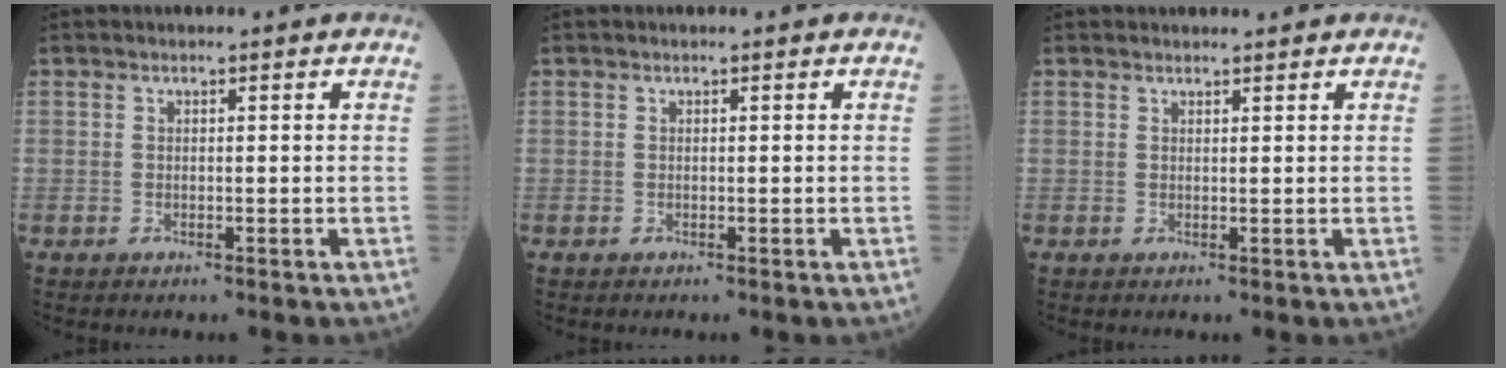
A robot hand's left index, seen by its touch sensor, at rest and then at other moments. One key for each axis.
{"total": 0.0}
{"total": 1.5, "fx": 1.4, "fy": 0.2, "fz": 0.2, "tx": -0.007, "ty": 0.009, "tz": 0.025}